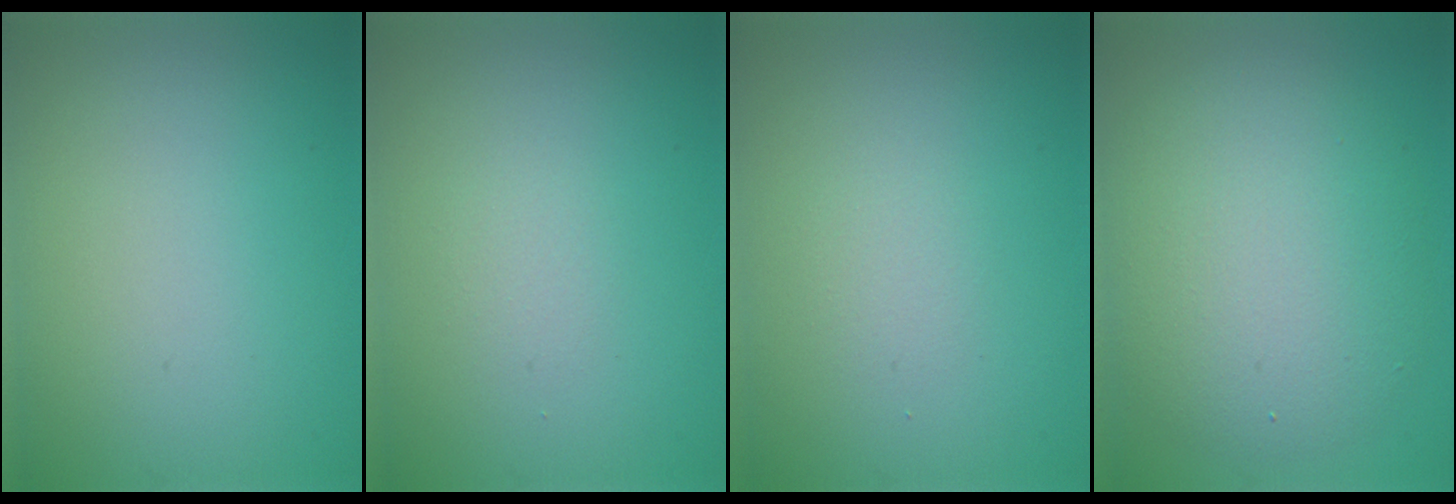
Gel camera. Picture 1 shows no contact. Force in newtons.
{"total": 1.0, "press": 1.0, "slide": 0.0}
{"total": 1.1, "press": 1.1, "slide": 0.1}
{"total": 7.2, "press": 7.2, "slide": 0.3}